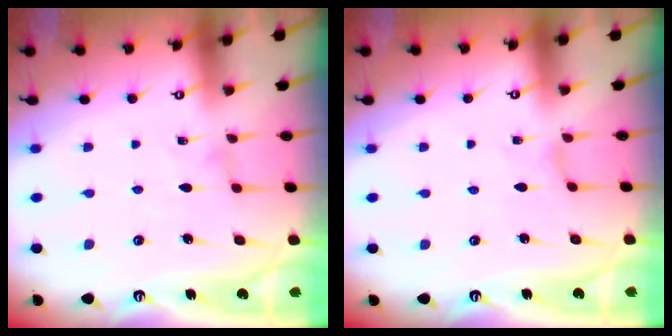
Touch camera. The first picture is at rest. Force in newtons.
{"total": 0.6, "press": 0.6, "slide": 0.2}